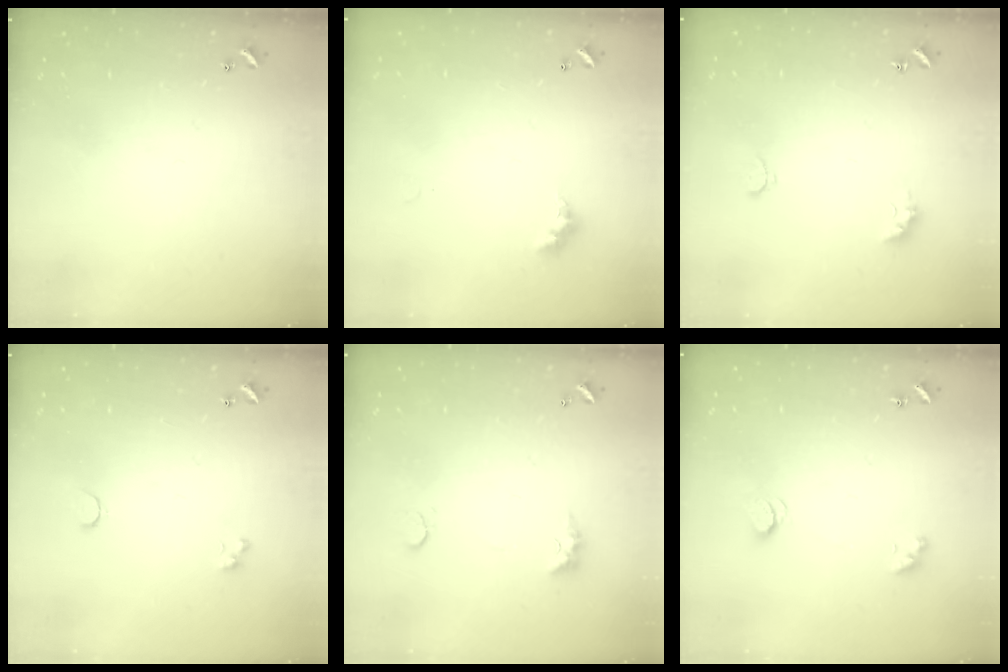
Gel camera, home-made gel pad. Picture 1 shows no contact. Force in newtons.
{"total": 2.8, "press": 2.8, "slide": 0.6}
{"total": 3.5, "press": 3.4, "slide": 0.8}
{"total": 1.2, "press": 1.1, "slide": 0.6}
{"total": 3.3, "press": 3.2, "slide": 0.9}
{"total": 2.2, "press": 2.2, "slide": 0.4}